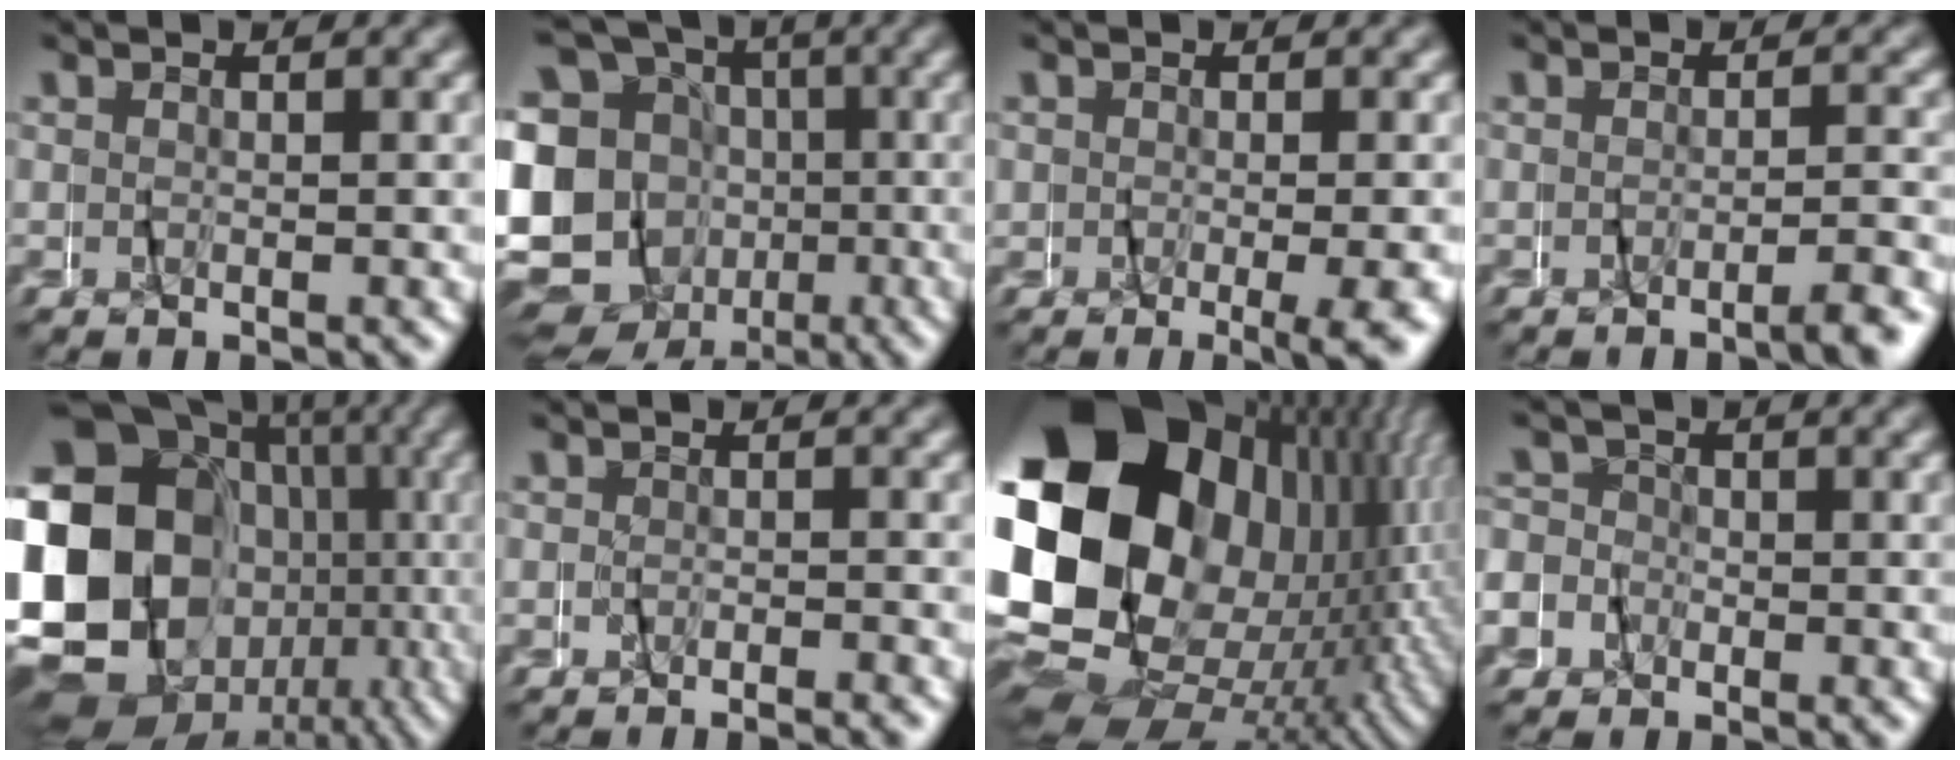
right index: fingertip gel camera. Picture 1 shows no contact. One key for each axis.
{"total": 14.5, "fx": -1.8, "fy": 13.1, "fz": 5.9, "tx": -0.141, "ty": -0.033, "tz": -0.044}
{"total": 3.5, "fx": -1.3, "fy": 1.3, "fz": 3.0, "tx": -0.046, "ty": -0.005, "tz": -0.017}
{"total": 2.6, "fx": -2.5, "fy": -0.6, "fz": 0.6, "tx": -0.008, "ty": 0.006, "tz": -0.045}
{"total": 20.6, "fx": -3.3, "fy": 15.8, "fz": 12.8, "tx": -0.234, "ty": -0.046, "tz": -0.039}
{"total": 1.8, "fx": -1.7, "fy": -0.5, "fz": -0.3, "tx": 0.007, "ty": 0.004, "tz": -0.034}
{"total": 28.7, "fx": -0.3, "fy": 19.5, "fz": 21.0, "tx": -0.345, "ty": -0.048, "tz": 0.013}
{"total": 6.6, "fx": -1.9, "fy": 6.2, "fz": 0.7, "tx": -0.028, "ty": -0.004, "tz": -0.049}